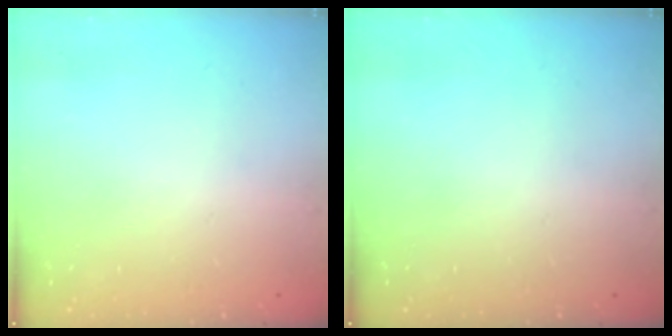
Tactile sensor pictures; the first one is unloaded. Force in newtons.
{"total": 0.0}